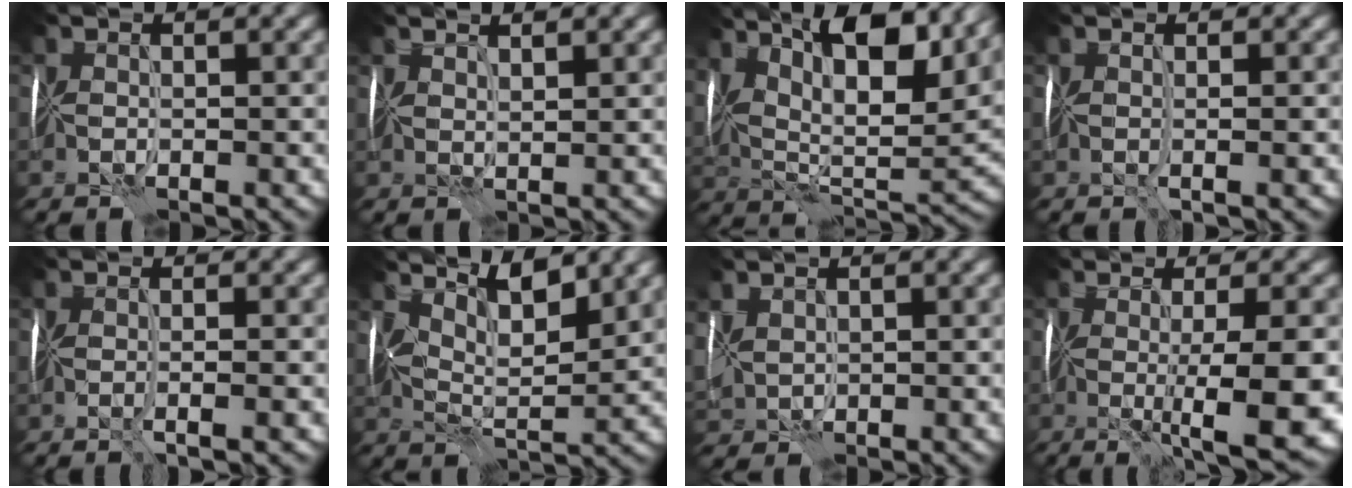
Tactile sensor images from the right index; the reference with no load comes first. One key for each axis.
{"total": 2.0, "fx": 1.8, "fy": 0.3, "fz": 0.8, "tx": -0.006, "ty": 0.012, "tz": 0.017}
{"total": 14.4, "fx": 8.1, "fy": 6.0, "fz": 10.3, "tx": -0.182, "ty": 0.019, "tz": 0.142}
{"total": 1.5, "fx": 0.2, "fy": 0.3, "fz": 1.5, "tx": -0.017, "ty": -0.001, "tz": 0.005}
{"total": 1.7, "fx": -0.2, "fy": 0.3, "fz": 1.6, "tx": -0.024, "ty": 0.001, "tz": -0.007}
{"total": 5.2, "fx": 3.8, "fy": 1.6, "fz": 3.2, "tx": -0.060, "ty": 0.005, "tz": 0.067}
{"total": 3.3, "fx": 0.5, "fy": 2.4, "fz": 2.2, "tx": -0.048, "ty": 0.000, "tz": 0.022}
{"total": 9.7, "fx": -1.5, "fy": 2.3, "fz": 9.3, "tx": -0.127, "ty": -0.011, "tz": -0.010}